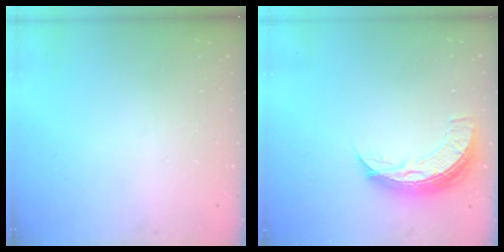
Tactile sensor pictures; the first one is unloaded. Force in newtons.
{"total": 9.8, "press": 9.8, "slide": 0.7}